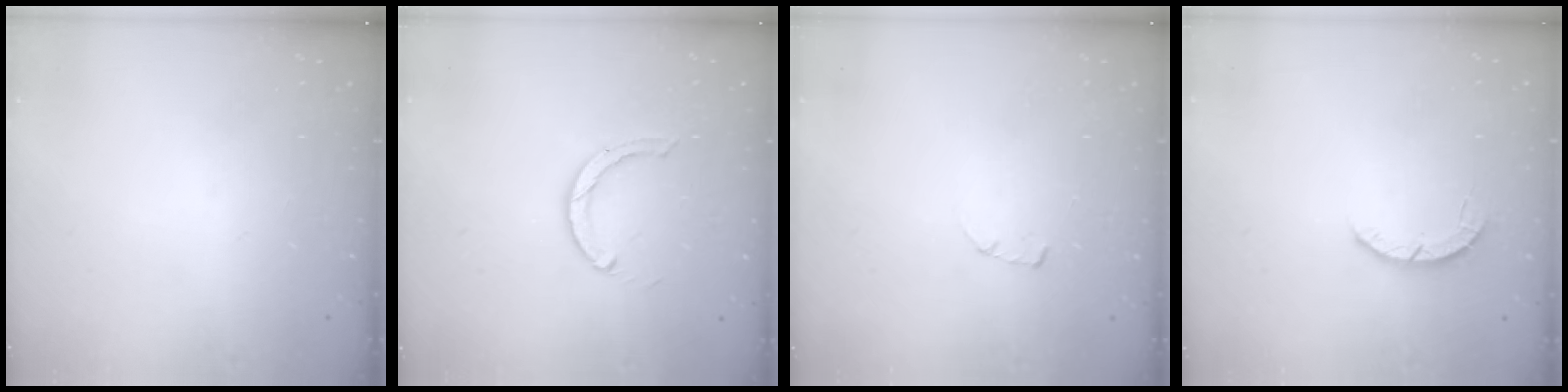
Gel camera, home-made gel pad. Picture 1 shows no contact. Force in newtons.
{"total": 3.6, "press": 3.5, "slide": 0.5}
{"total": 1.7, "press": 1.7, "slide": 0.2}
{"total": 2.8, "press": 2.8, "slide": 0.4}